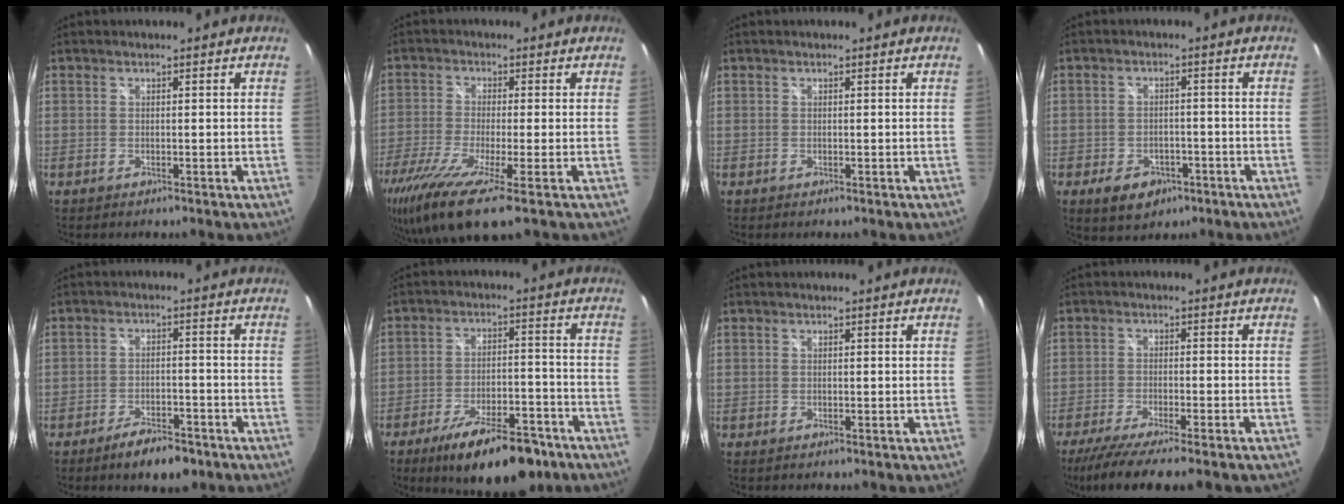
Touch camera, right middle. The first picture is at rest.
{"total": 12.6, "force": [-7.5, 1.3, 10.1], "torque": [-0.218, -0.056, -0.140]}
{"total": 0.0}
{"total": 7.1, "force": [-3.9, 4.8, 3.4], "torque": [-0.081, -0.001, -0.050]}
{"total": 7.3, "force": [-5.3, 2.7, 4.1], "torque": [-0.088, -0.004, -0.081]}
{"total": 16.9, "force": [-11.9, 5.7, 10.5], "torque": [-0.176, -0.014, -0.172]}
{"total": 0.0}
{"total": 11.6, "force": [-9.5, 0.5, 6.7], "torque": [-0.138, -0.039, -0.151]}